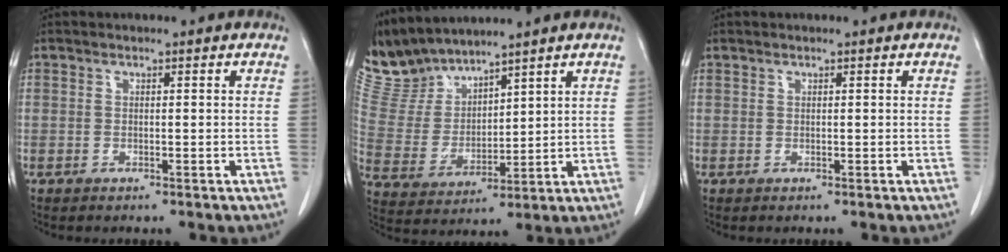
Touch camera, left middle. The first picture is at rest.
{"total": 8.8, "force": [8.7, 1.2, 0.5], "torque": [-0.034, 0.007, 0.201]}
{"total": 0.0}